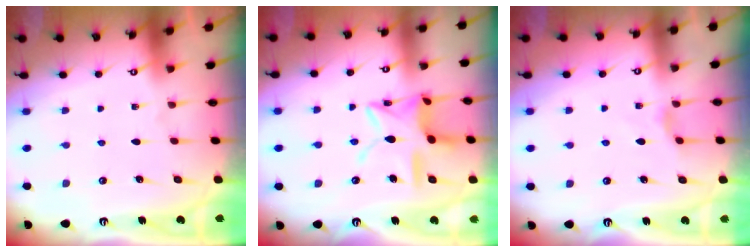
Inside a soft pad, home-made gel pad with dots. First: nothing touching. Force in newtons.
{"total": 13.8, "press": 13.8, "slide": 1.0}
{"total": 1.9, "press": 1.8, "slide": 0.4}